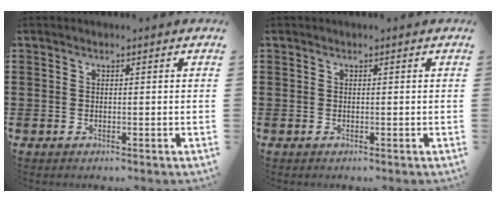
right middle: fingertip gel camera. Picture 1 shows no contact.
{"total": 0.0}